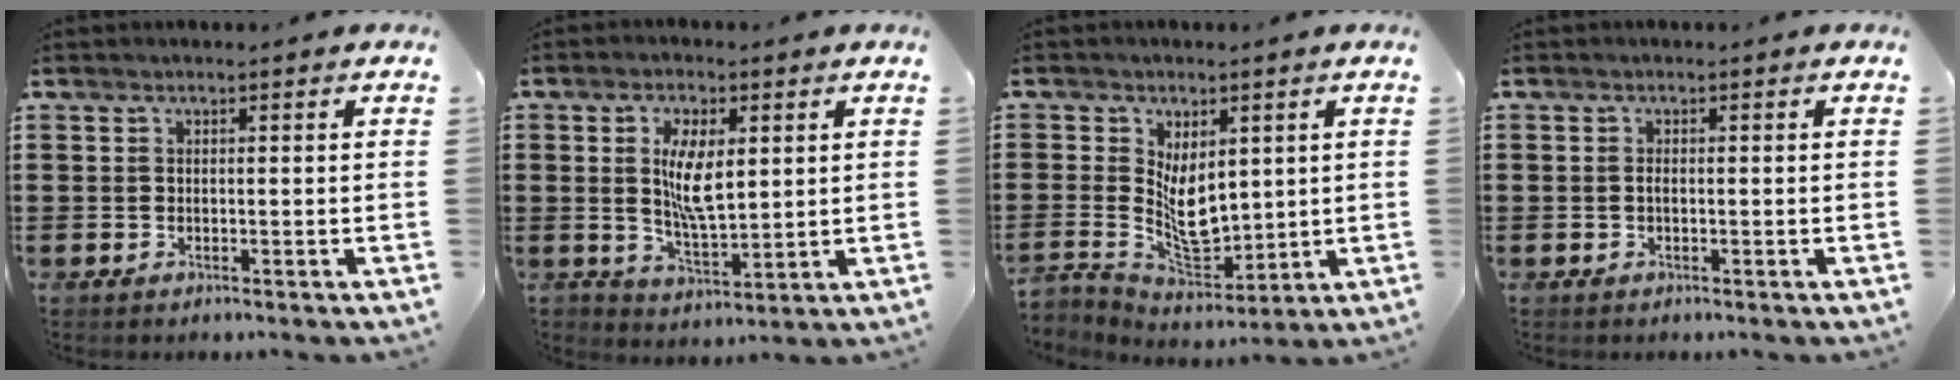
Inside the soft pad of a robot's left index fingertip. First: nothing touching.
{"total": 7.2, "force": [1.6, 3.3, 6.2], "torque": [-0.110, 0.002, 0.024]}
{"total": 6.1, "force": [1.5, 4.6, 3.7], "torque": [-0.064, -0.002, 0.030]}
{"total": 0.7, "force": [-0.2, 0.3, 0.6], "torque": [-0.014, -0.004, -0.002]}